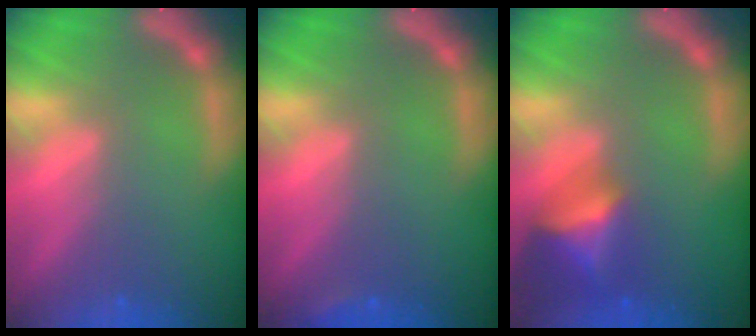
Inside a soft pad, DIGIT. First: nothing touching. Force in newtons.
{"total": 0.9}
{"total": 5.5}